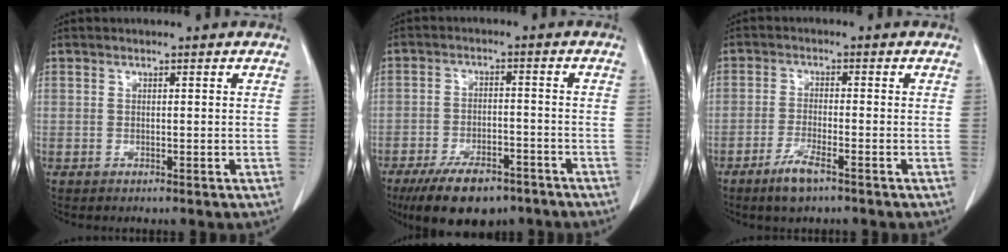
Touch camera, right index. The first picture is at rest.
{"total": 11.0, "force": [-8.0, 4.6, 6.0], "torque": [-0.096, -0.007, -0.130]}
{"total": 4.5, "force": [-3.0, 0.8, 3.2], "torque": [-0.069, -0.006, -0.056]}